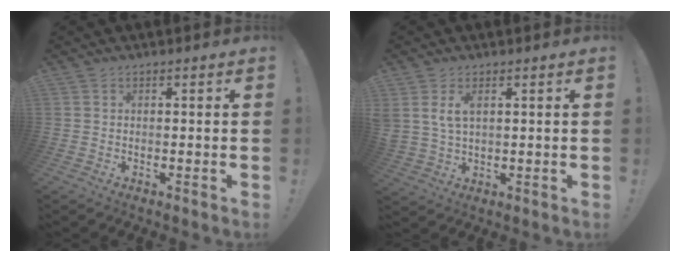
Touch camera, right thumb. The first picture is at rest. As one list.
[{"total": 5.2, "force": [2.3, 2.5, 3.9], "torque": [-0.076, -0.008, 0.040]}]